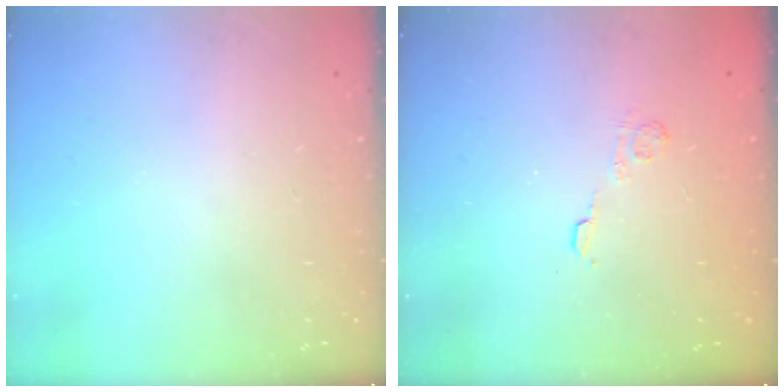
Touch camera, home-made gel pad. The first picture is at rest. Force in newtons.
{"total": 2.9, "press": 2.5, "slide": 1.6}